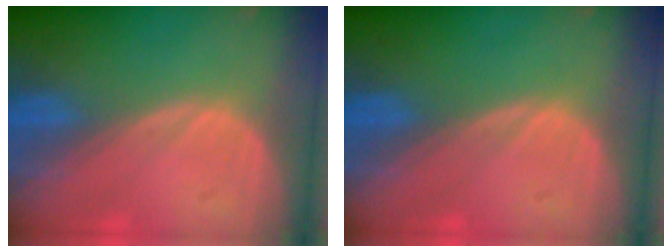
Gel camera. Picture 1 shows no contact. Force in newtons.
{"total": 0.0}